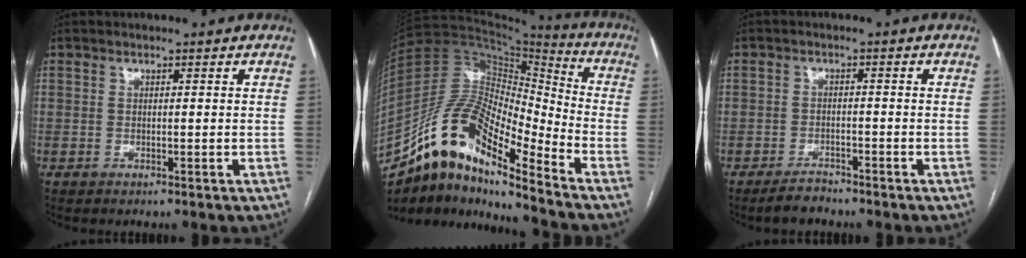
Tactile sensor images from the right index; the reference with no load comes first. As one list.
[{"total": 17.6, "force": [-12.5, 4.1, 11.6], "torque": [-0.215, 0.033, -0.222]}, {"total": 2.9, "force": [-2.6, 1.0, 0.7], "torque": [-0.017, -0.001, -0.045]}]